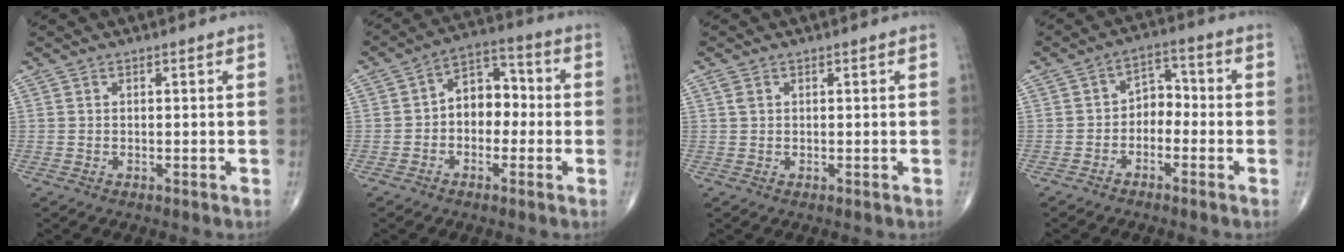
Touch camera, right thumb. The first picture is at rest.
{"total": 8.6, "force": [-0.8, 6.2, 5.9], "torque": [-0.058, 0.036, -0.030]}
{"total": 1.2, "force": [0.5, 0.8, 0.8], "torque": [-0.018, 0.006, 0.011]}
{"total": 5.0, "force": [-1.8, 3.7, 2.9], "torque": [-0.024, 0.034, -0.046]}